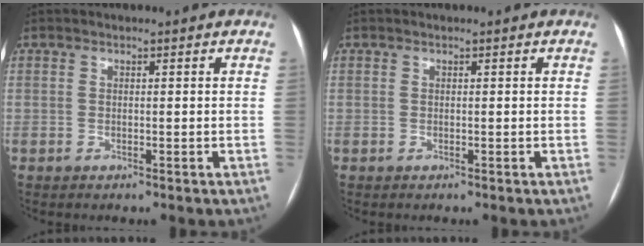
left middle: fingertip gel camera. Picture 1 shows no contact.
{"total": 0.0}